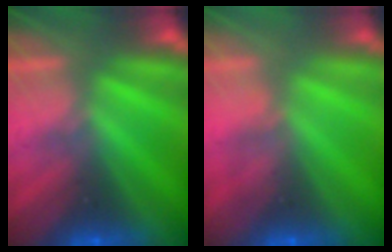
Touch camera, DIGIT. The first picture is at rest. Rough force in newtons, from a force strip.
{"total": 5.1}